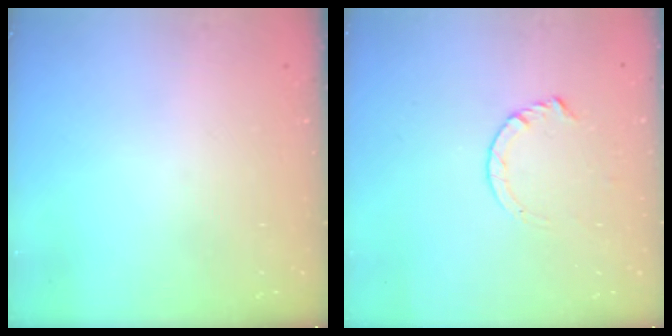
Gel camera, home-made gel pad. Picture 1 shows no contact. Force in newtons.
{"total": 4.4, "press": 4.4, "slide": 0.5}